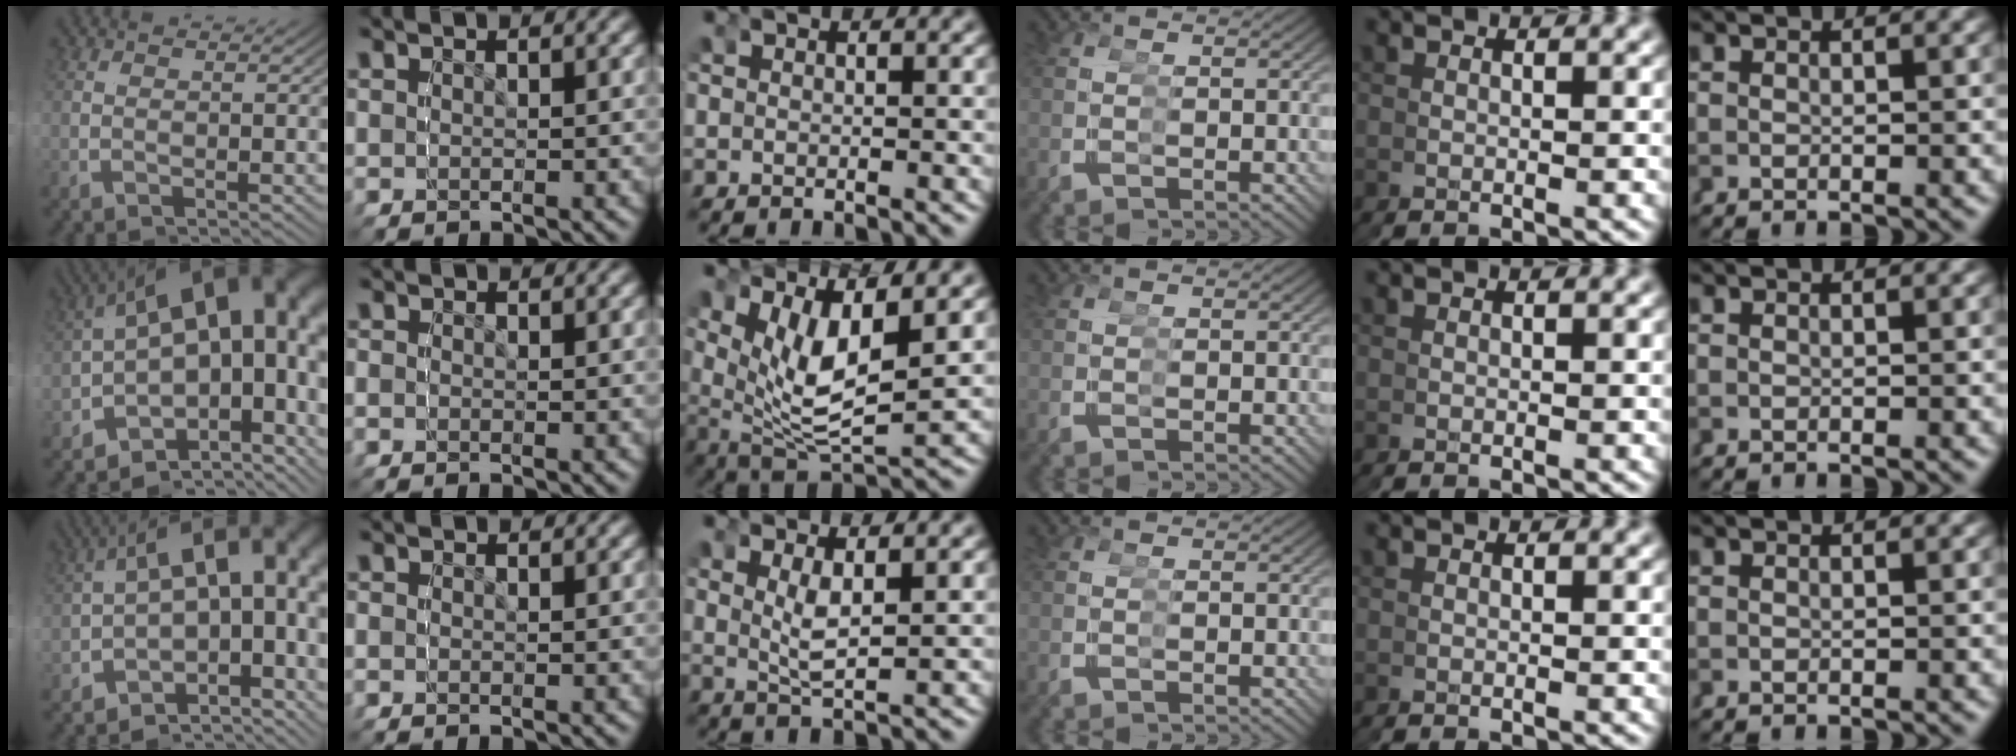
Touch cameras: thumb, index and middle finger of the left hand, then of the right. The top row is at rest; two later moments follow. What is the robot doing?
{"motion": "grasp_and_lifting", "object": "legos"}